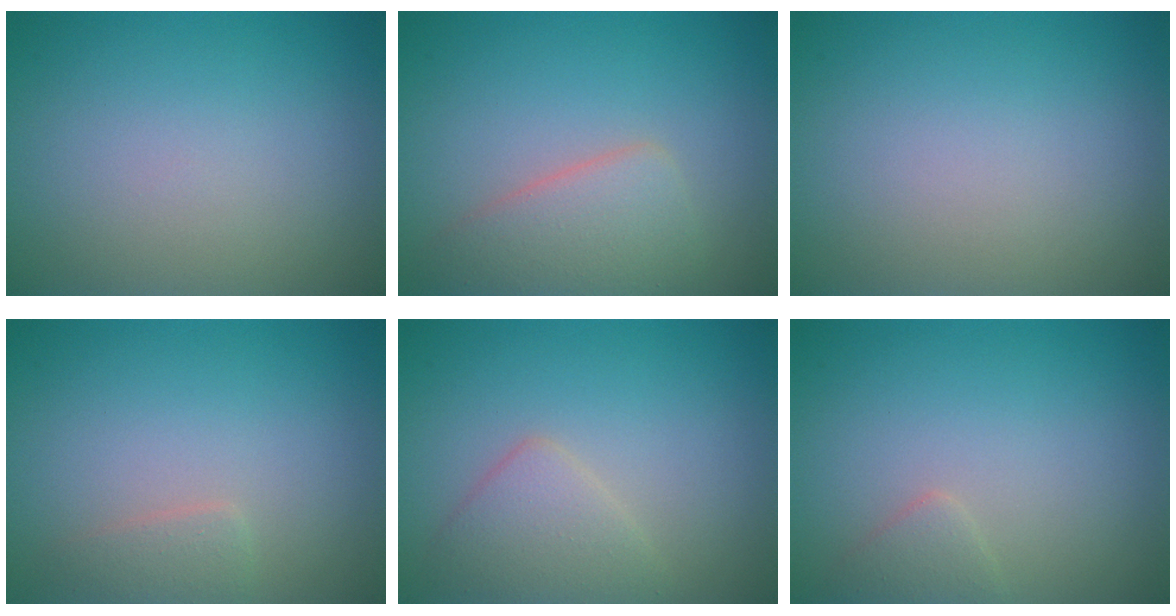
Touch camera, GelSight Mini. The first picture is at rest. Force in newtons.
{"total": 4.0, "press": 4.0, "slide": 0.1}
{"total": 0.0}
{"total": 1.3, "press": 1.3, "slide": 0.1}
{"total": 2.8, "press": 2.8, "slide": 0.1}
{"total": 1.3, "press": 1.3, "slide": 0.1}